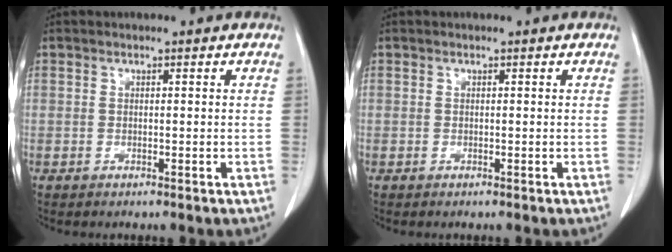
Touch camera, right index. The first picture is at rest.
{"total": 0.0}